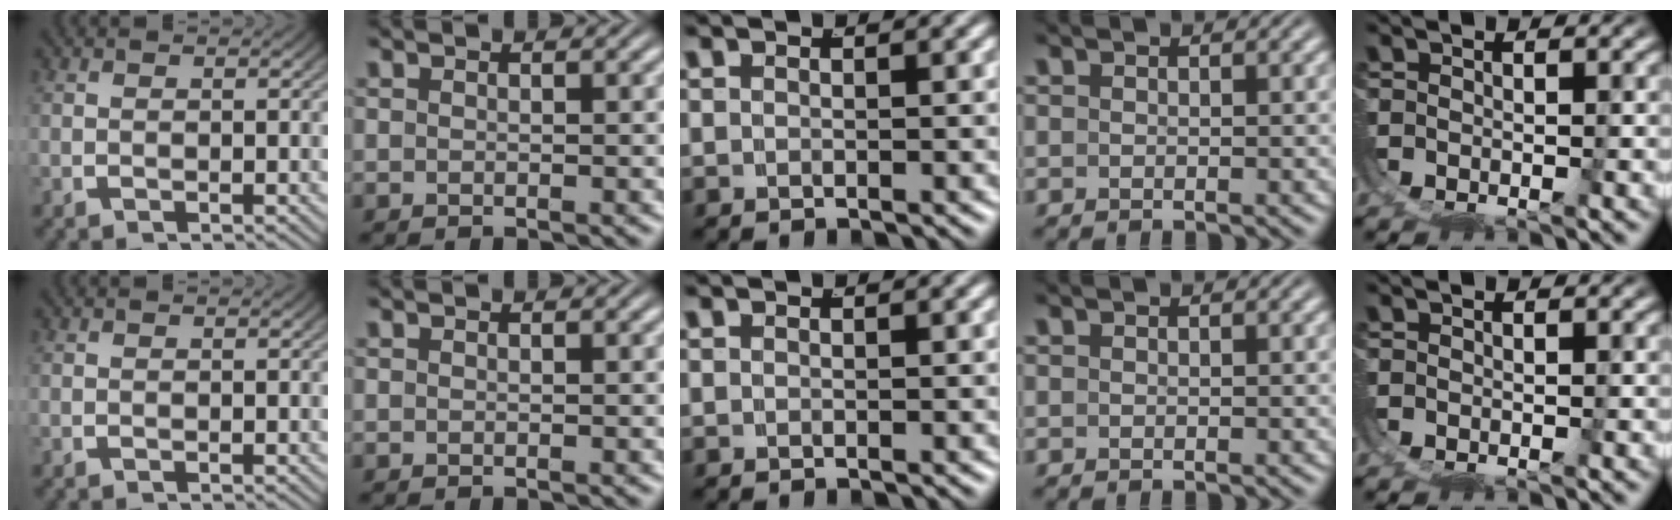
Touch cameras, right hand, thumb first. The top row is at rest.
{}